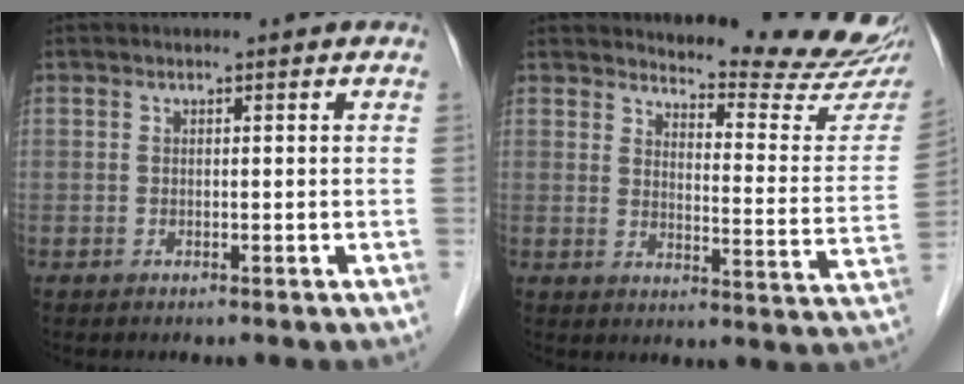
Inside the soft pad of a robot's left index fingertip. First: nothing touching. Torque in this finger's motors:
{"motor_torque": [1.02, -1.12, 0.22, 0.02]}